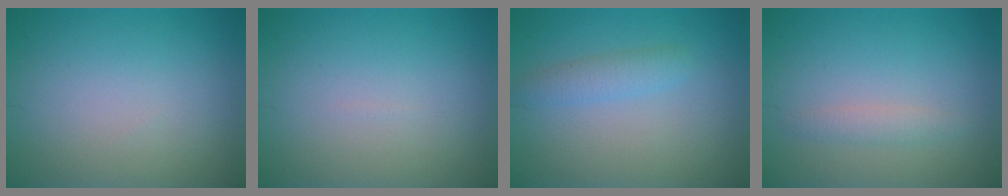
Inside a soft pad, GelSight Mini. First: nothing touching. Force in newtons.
{"total": 0.0}
{"total": 1.9, "press": 1.9, "slide": 0.1}
{"total": 1.2, "press": 1.2, "slide": 0.1}